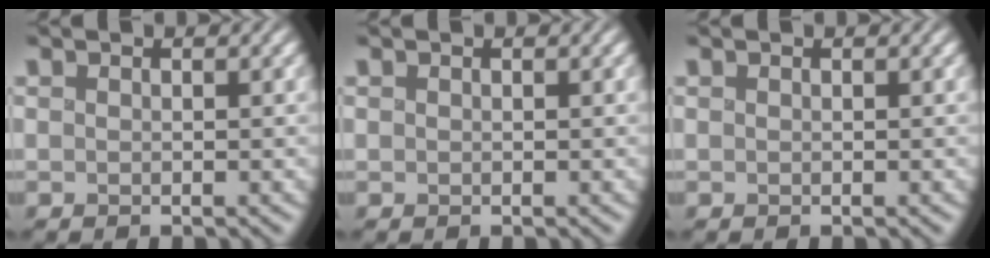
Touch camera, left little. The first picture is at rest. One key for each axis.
{"total": 0.0}
{"total": 0.0}